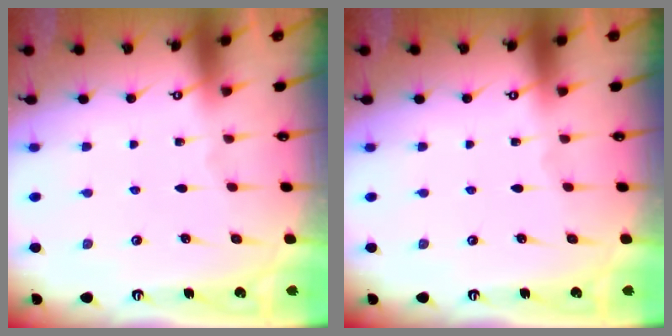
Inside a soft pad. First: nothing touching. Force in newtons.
{"total": 0.0}